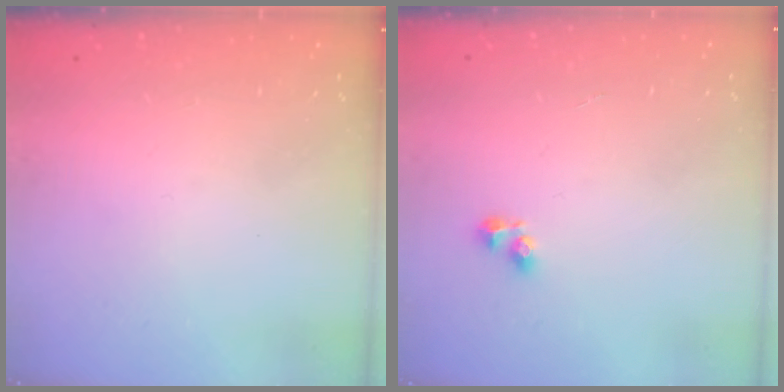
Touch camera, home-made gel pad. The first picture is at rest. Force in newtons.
{"total": 2.5, "press": 2.5, "slide": 0.2}